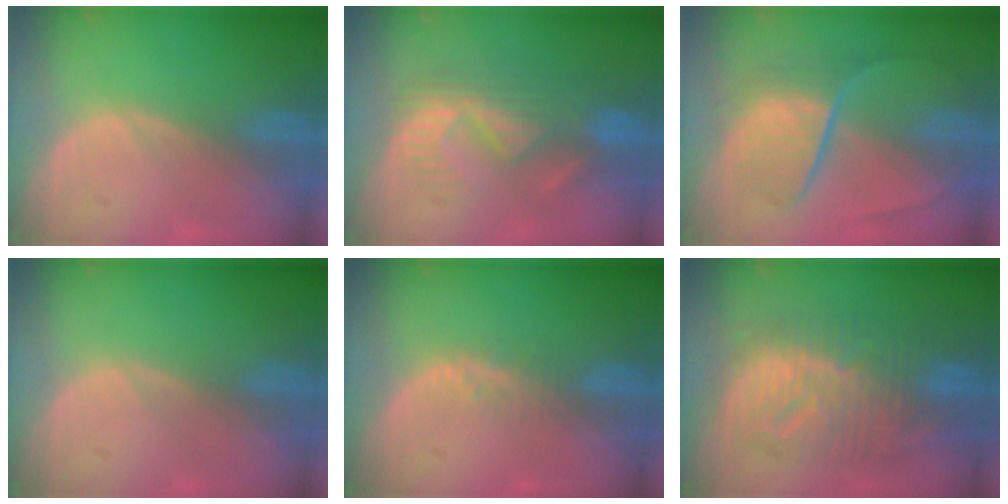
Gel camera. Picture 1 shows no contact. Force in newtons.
{"total": 8.7, "press": 8.2, "slide": 3.0}
{"total": 9.3, "press": 7.8, "slide": 5.2}
{"total": 0.0}
{"total": 2.1, "press": 2.1, "slide": 0.2}
{"total": 12.5, "press": 12.4, "slide": 1.1}